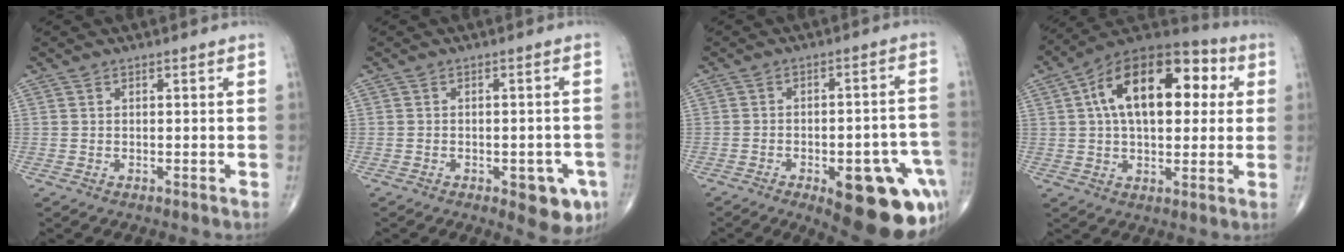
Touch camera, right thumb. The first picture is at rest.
{"total": 7.4, "force": [-3.2, 3.2, 5.9], "torque": [-0.052, 0.007, -0.033]}
{"total": 21.5, "force": [-9.4, 8.4, 17.4], "torque": [-0.144, 0.042, -0.106]}
{"total": 21.0, "force": [4.8, 11.5, 16.8], "torque": [-0.237, 0.027, 0.063]}